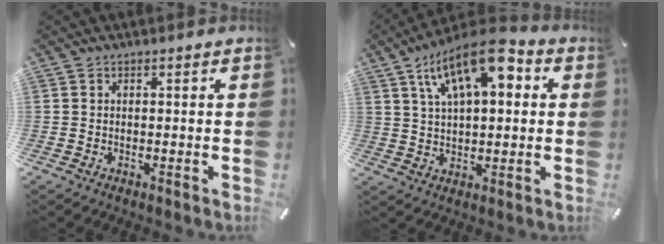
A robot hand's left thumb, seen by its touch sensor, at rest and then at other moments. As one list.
[{"total": 15.1, "force": [6.8, 7.1, 11.5], "torque": [-0.199, -0.011, 0.117]}]